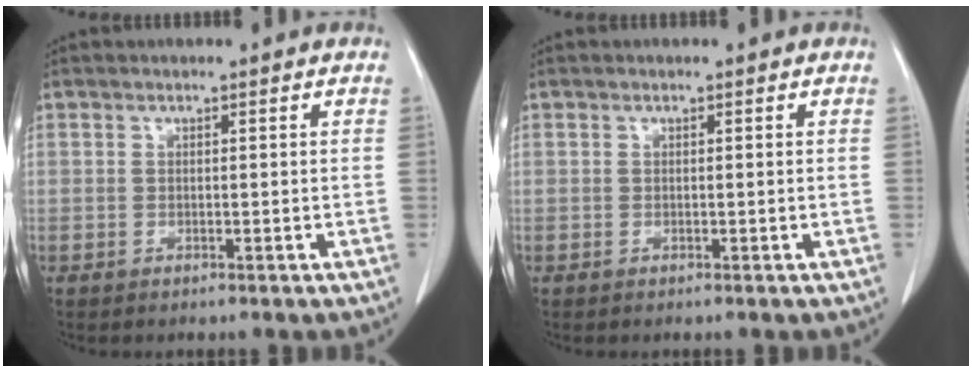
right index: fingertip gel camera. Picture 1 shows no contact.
{"total": 0.0}